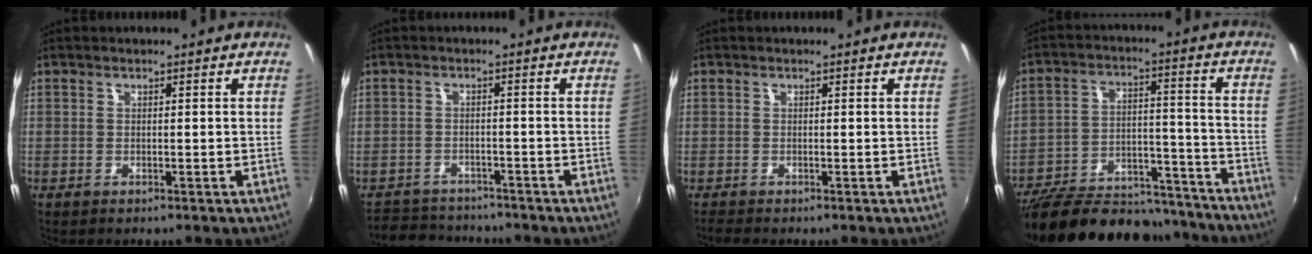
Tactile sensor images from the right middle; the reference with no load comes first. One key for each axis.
{"total": 6.1, "fx": -5.4, "fy": 2.9, "fz": 0.4, "tx": -0.023, "ty": 0.020, "tz": -0.088}
{"total": 1.2, "fx": -1.1, "fy": 0.5, "fz": 0.1, "tx": -0.007, "ty": -0.003, "tz": -0.024}
{"total": 22.8, "fx": -19.5, "fy": 9.2, "fz": 7.2, "tx": -0.152, "ty": 0.044, "tz": -0.269}